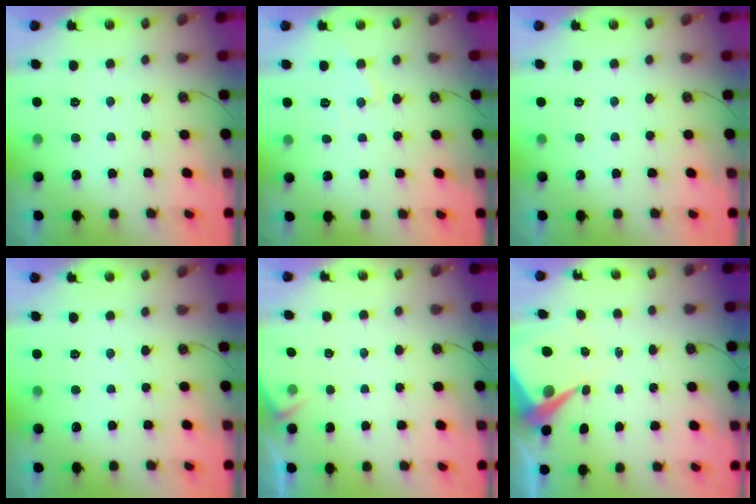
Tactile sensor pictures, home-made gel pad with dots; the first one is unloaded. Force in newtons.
{"total": 6.5, "press": 6.5, "slide": 0.4}
{"total": 0.0}
{"total": 0.0}
{"total": 4.9, "press": 4.9, "slide": 0.5}
{"total": 8.2, "press": 8.2, "slide": 0.8}